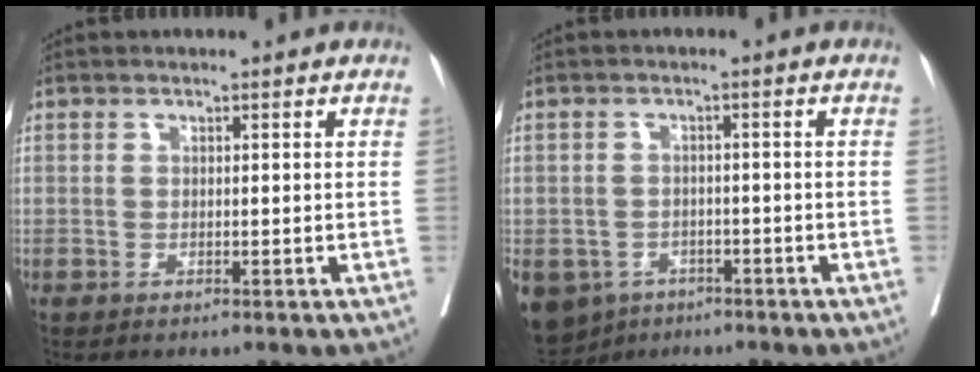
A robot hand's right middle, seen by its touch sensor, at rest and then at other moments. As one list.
[{"total": 10.0, "force": [-6.0, 7.5, 2.8], "torque": [-0.080, -0.009, -0.081]}]